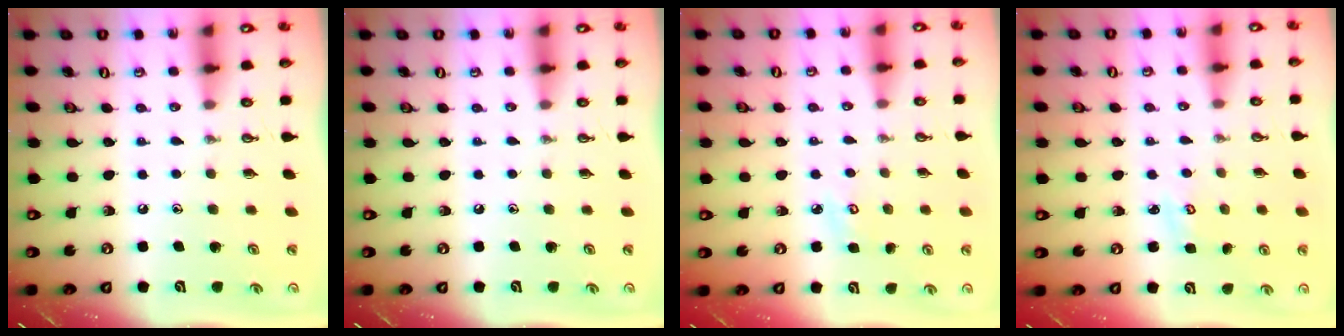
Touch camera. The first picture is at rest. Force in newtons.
{"total": 0.0}
{"total": 4.1, "press": 4.1, "slide": 0.4}
{"total": 2.6, "press": 2.6, "slide": 0.3}